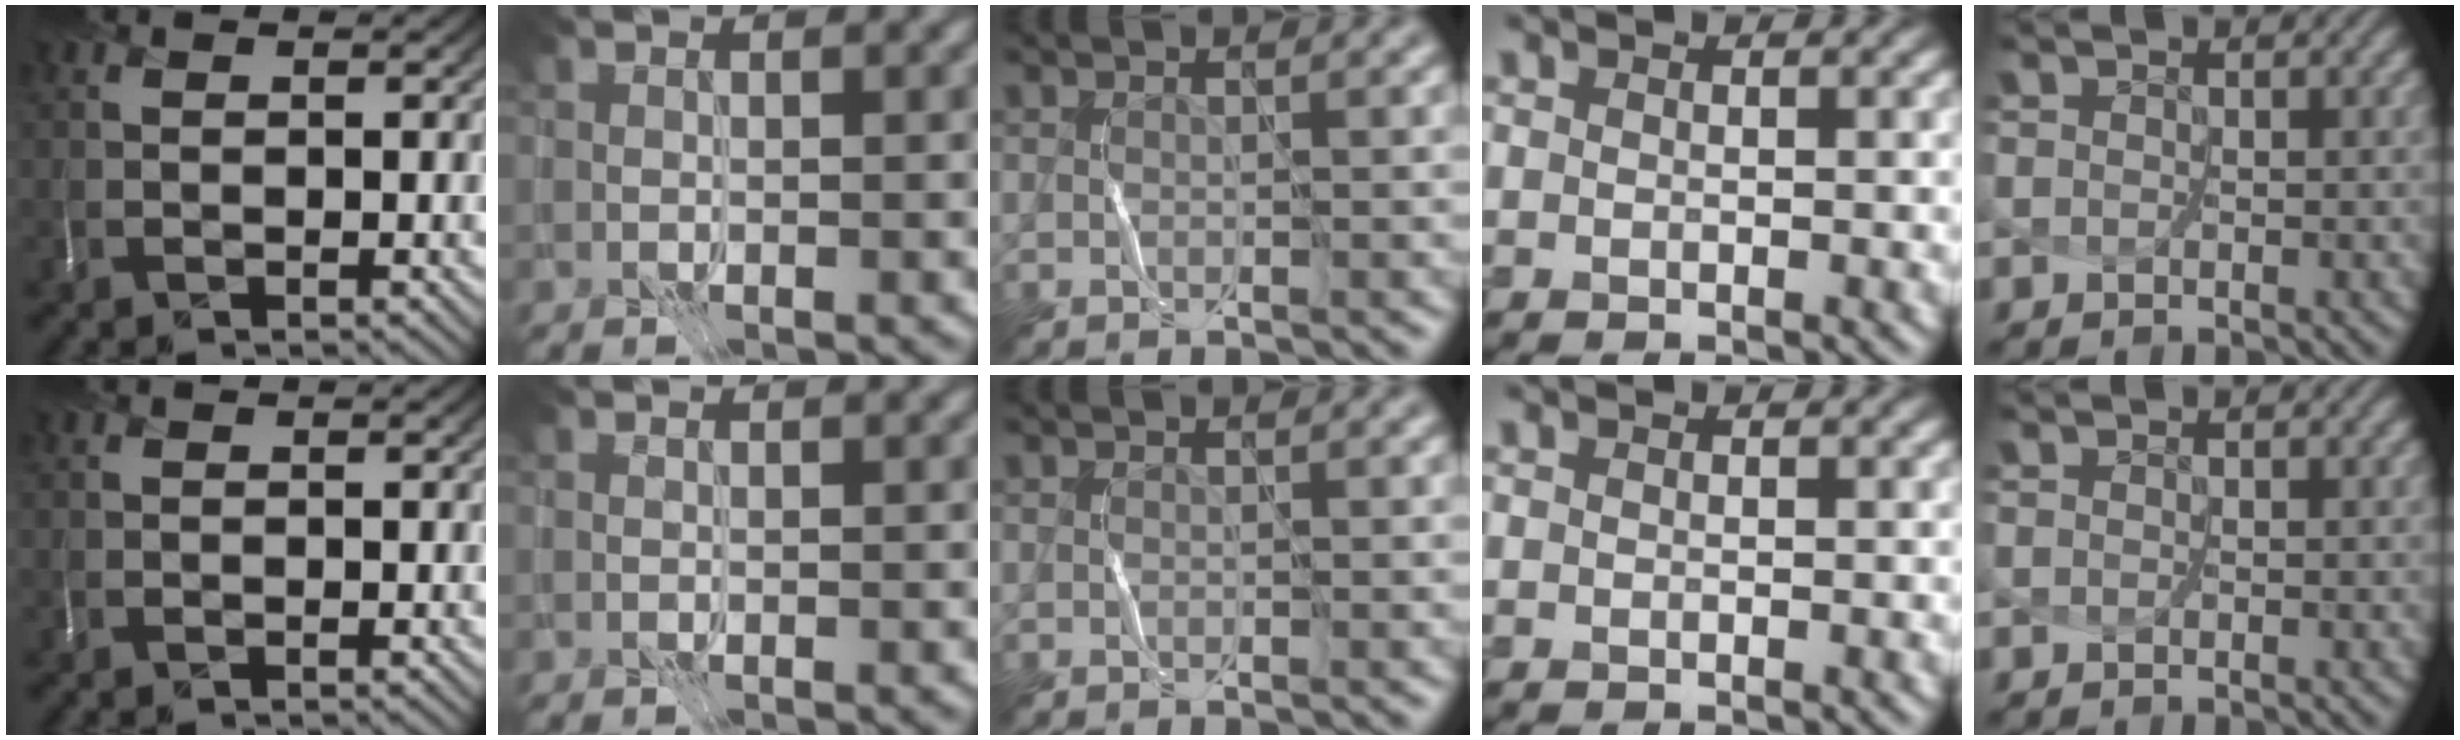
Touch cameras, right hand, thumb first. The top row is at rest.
{}